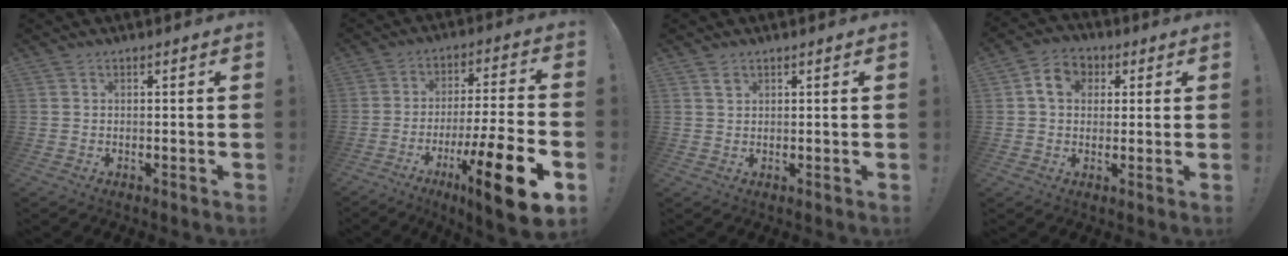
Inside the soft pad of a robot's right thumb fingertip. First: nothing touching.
{"total": 18.2, "force": [-9.0, 2.1, 15.7], "torque": [-0.244, 0.047, -0.137]}
{"total": 1.2, "force": [0.9, 0.6, 0.5], "torque": [-0.001, -0.004, 0.015]}
{"total": 8.3, "force": [2.0, 6.8, 4.2], "torque": [-0.063, 0.011, 0.040]}